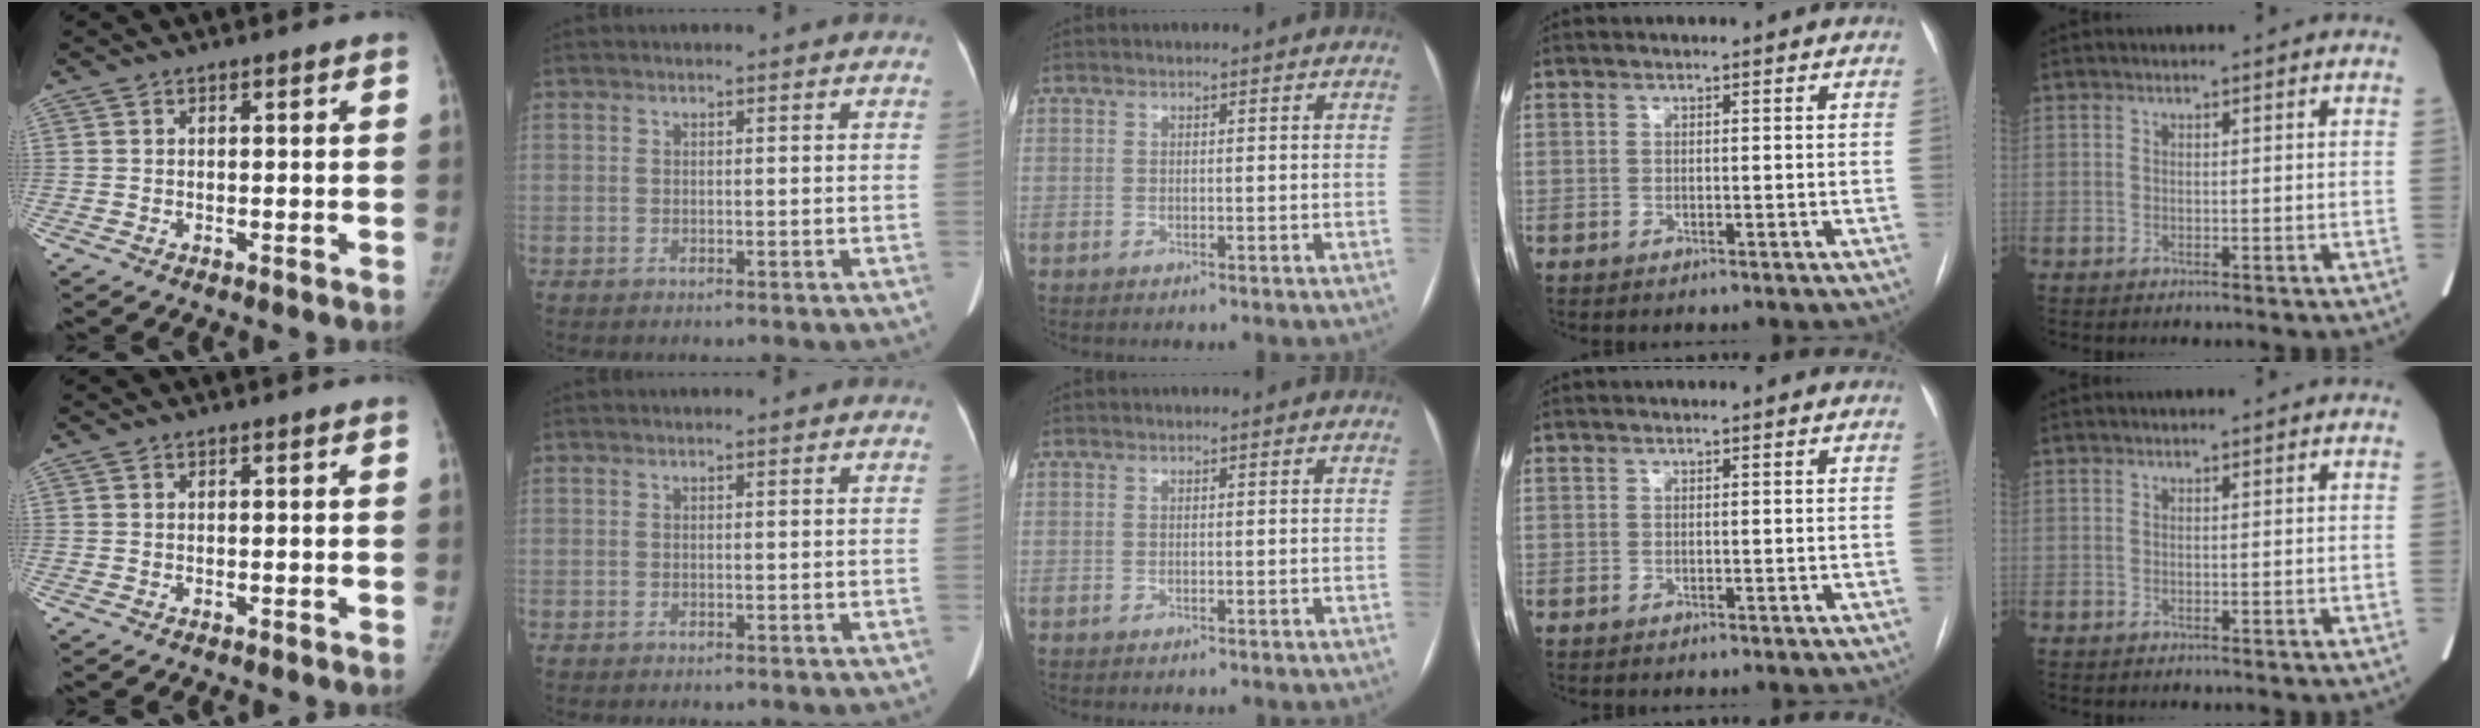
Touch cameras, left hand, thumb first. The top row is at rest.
{}